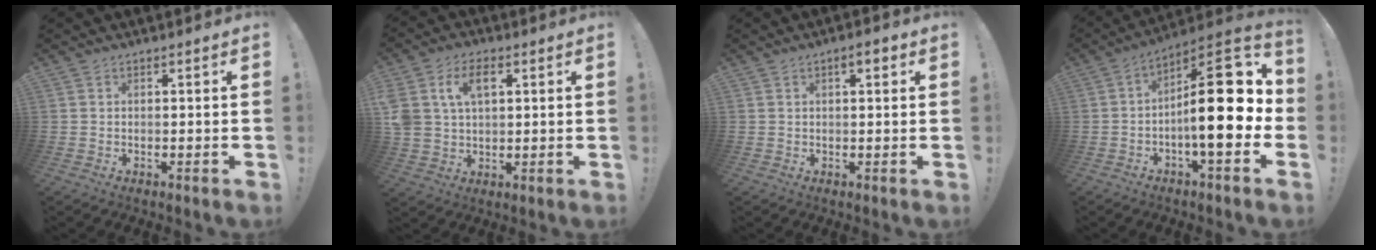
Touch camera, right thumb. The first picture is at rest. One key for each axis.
{"total": 9.9, "fx": 3.7, "fy": 6.7, "fz": 6.3, "tx": -0.131, "ty": 0.005, "tz": 0.070}
{"total": 3.3, "fx": 1.5, "fy": 1.2, "fz": 2.7, "tx": -0.040, "ty": -0.001, "tz": 0.021}
{"total": 21.7, "fx": -0.4, "fy": 7.1, "fz": 20.5, "tx": -0.308, "ty": 0.001, "tz": -0.008}